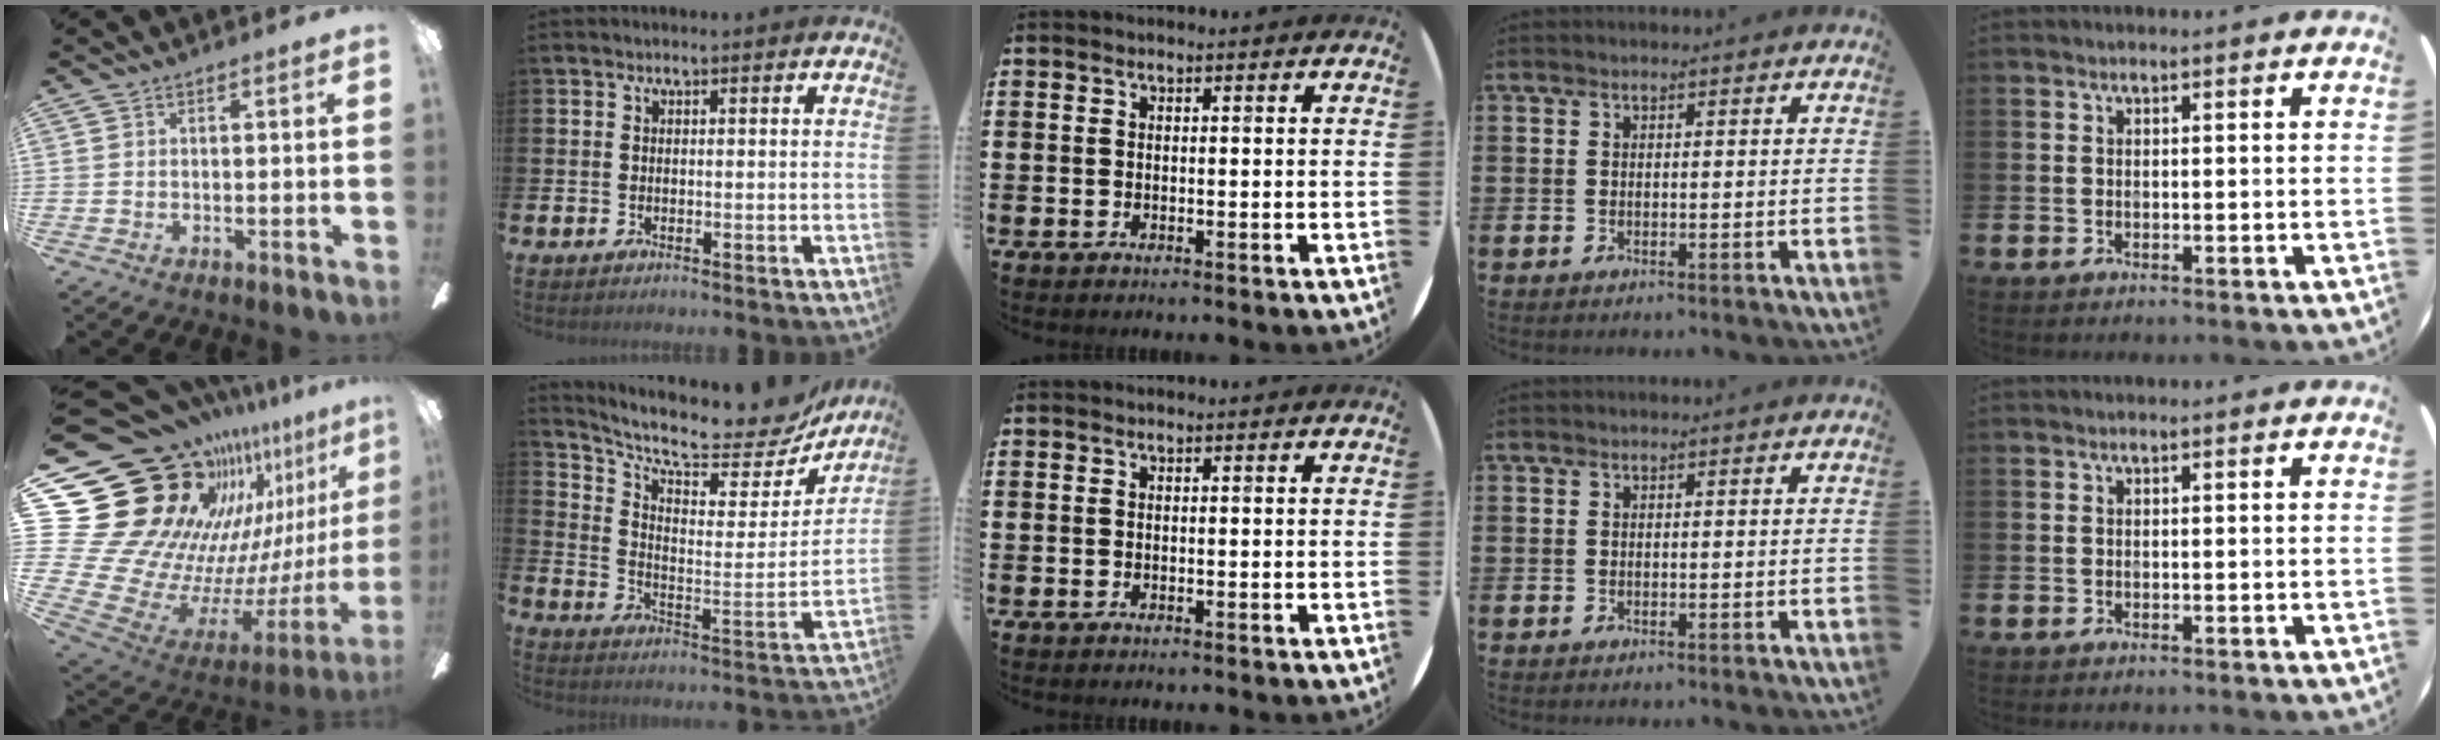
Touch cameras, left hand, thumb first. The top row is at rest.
{"thumb": {"total": 33.2, "force": [17.6, 20.5, 19.3], "torque": [-0.298, -0.217, 0.412]}, "index": {"total": 10.0, "force": [8.9, 2.4, 3.9], "torque": [-0.094, -0.075, 0.148]}}